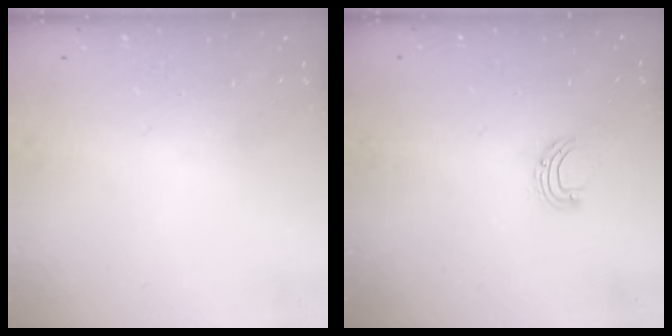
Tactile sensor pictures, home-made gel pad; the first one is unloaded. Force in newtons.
{"total": 5.7, "press": 5.7, "slide": 0.4}